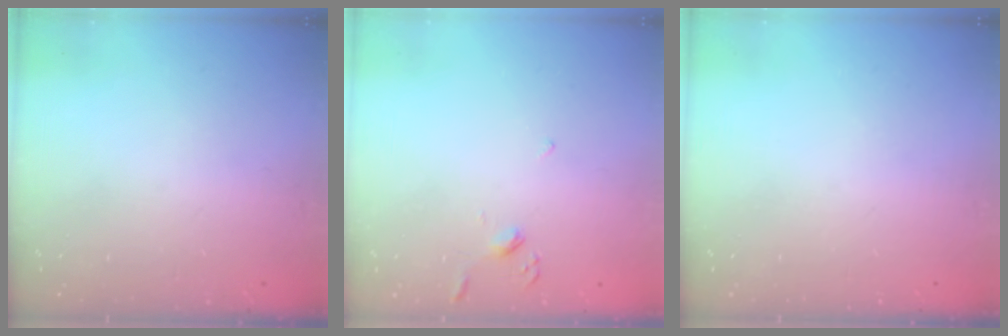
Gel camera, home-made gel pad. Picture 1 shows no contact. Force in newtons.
{"total": 2.9, "press": 2.8, "slide": 0.7}
{"total": 0.0}